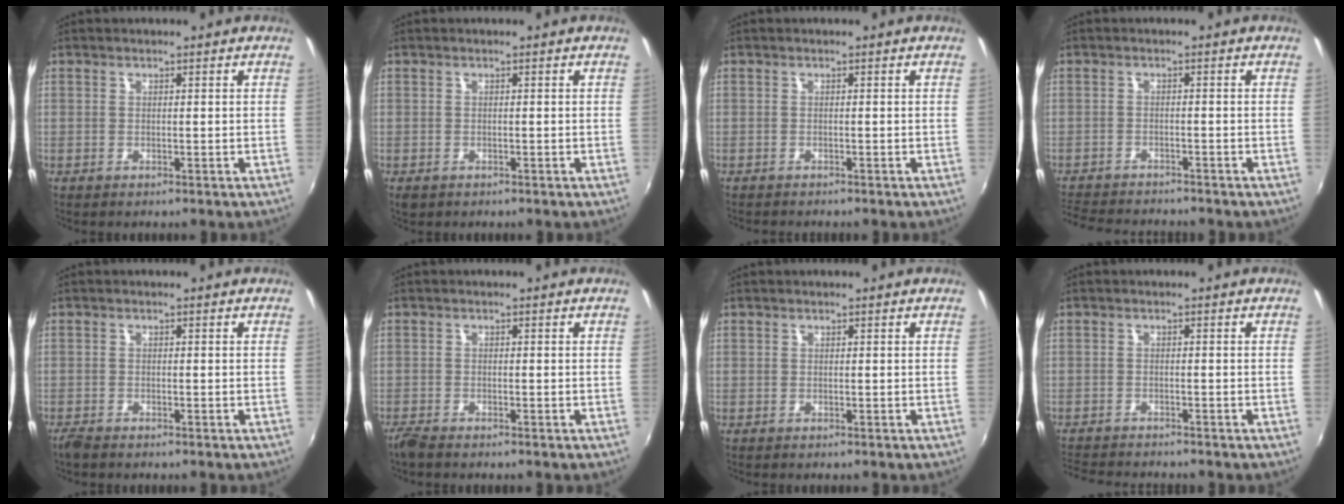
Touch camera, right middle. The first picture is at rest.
{"total": 1.4, "force": [-0.8, 0.9, 0.6], "torque": [-0.014, -0.006, -0.012]}
{"total": 1.2, "force": [-1.2, 0.1, 0.3], "torque": [-0.006, -0.007, -0.018]}
{"total": 8.6, "force": [-8.1, 1.6, 2.5], "torque": [-0.075, -0.011, -0.136]}
{"total": 1.9, "force": [-1.7, 0.5, 0.7], "torque": [-0.020, -0.008, -0.035]}
{"total": 2.5, "force": [-2.2, 0.4, 1.1], "torque": [-0.029, -0.011, -0.045]}
{"total": 0.0}
{"total": 6.4, "force": [-6.1, 0.7, 1.8], "torque": [-0.054, -0.016, -0.105]}